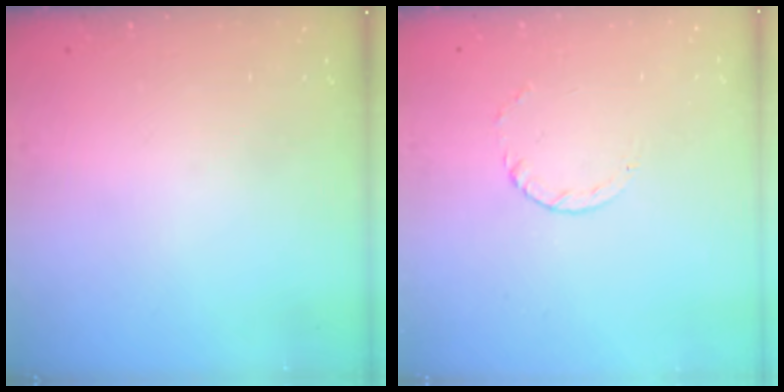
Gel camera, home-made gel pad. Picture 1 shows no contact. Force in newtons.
{"total": 2.4, "press": 2.4, "slide": 0.3}